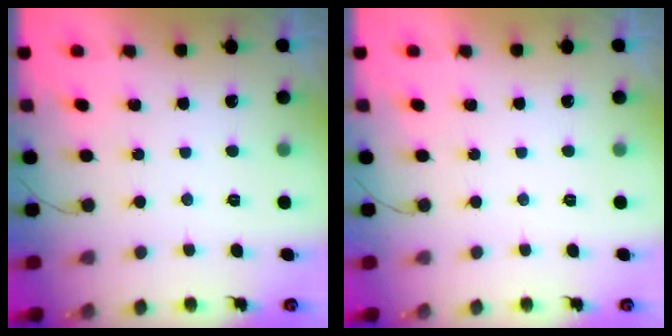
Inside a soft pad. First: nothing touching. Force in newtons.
{"total": 0.0}